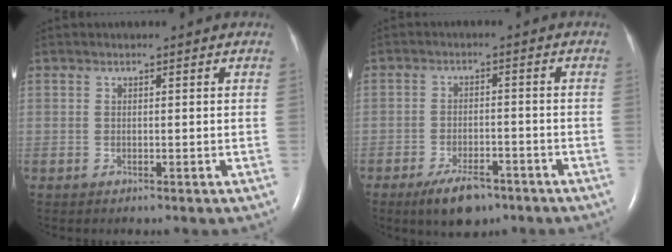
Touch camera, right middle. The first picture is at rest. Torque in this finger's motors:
{"motor_torque": [0.65, -0.61, 0.06, 0.03]}